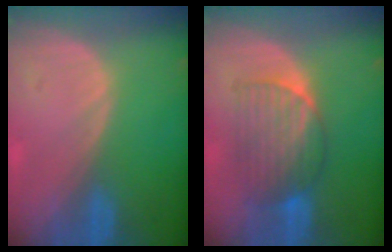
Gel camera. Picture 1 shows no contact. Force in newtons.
{"total": 6.9, "press": 6.9, "slide": 0.4}